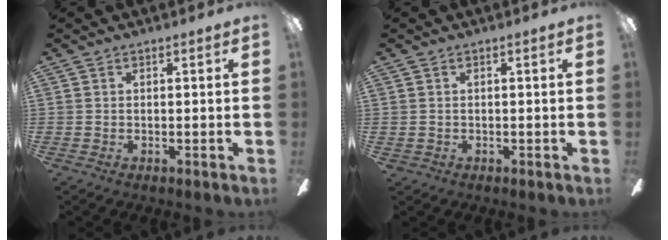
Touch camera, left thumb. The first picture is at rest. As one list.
[{"total": 0.5, "force": [0.0, 0.5, 0.1], "torque": [-0.003, 0.004, -0.001]}]